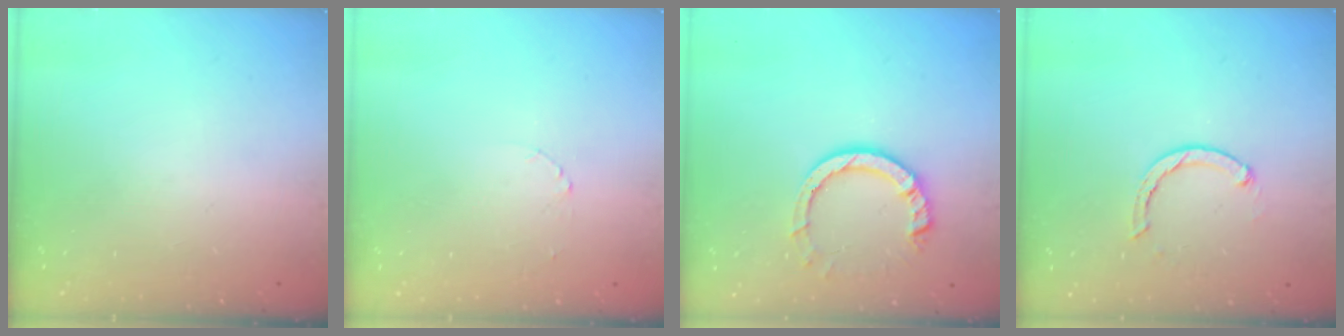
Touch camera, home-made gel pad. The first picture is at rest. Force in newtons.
{"total": 1.3, "press": 1.3, "slide": 0.1}
{"total": 9.7, "press": 9.7, "slide": 1.1}
{"total": 2.4, "press": 2.4, "slide": 0.1}